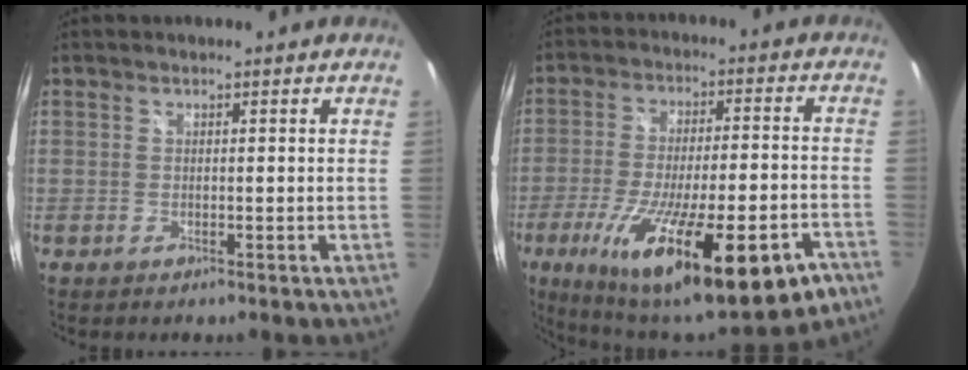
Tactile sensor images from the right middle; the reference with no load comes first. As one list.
[{"total": 26.4, "force": [-14.7, 6.6, 20.9], "torque": [-0.355, -0.069, -0.215]}]